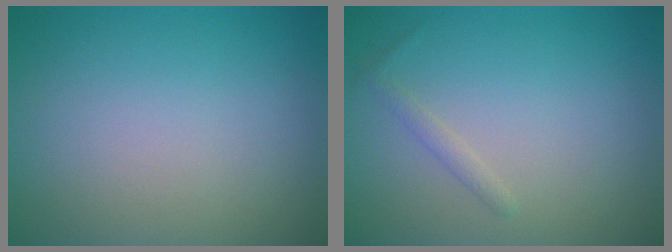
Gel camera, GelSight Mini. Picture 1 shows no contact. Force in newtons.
{"total": 0.9, "press": 0.9, "slide": 0.1}